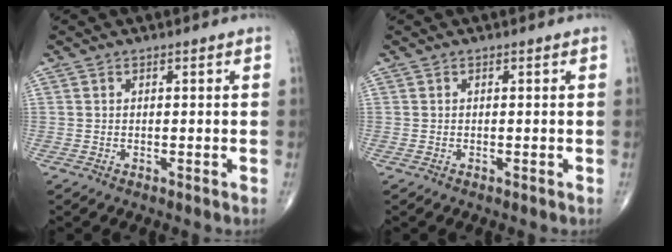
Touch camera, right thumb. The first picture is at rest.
{"total": 0.0}